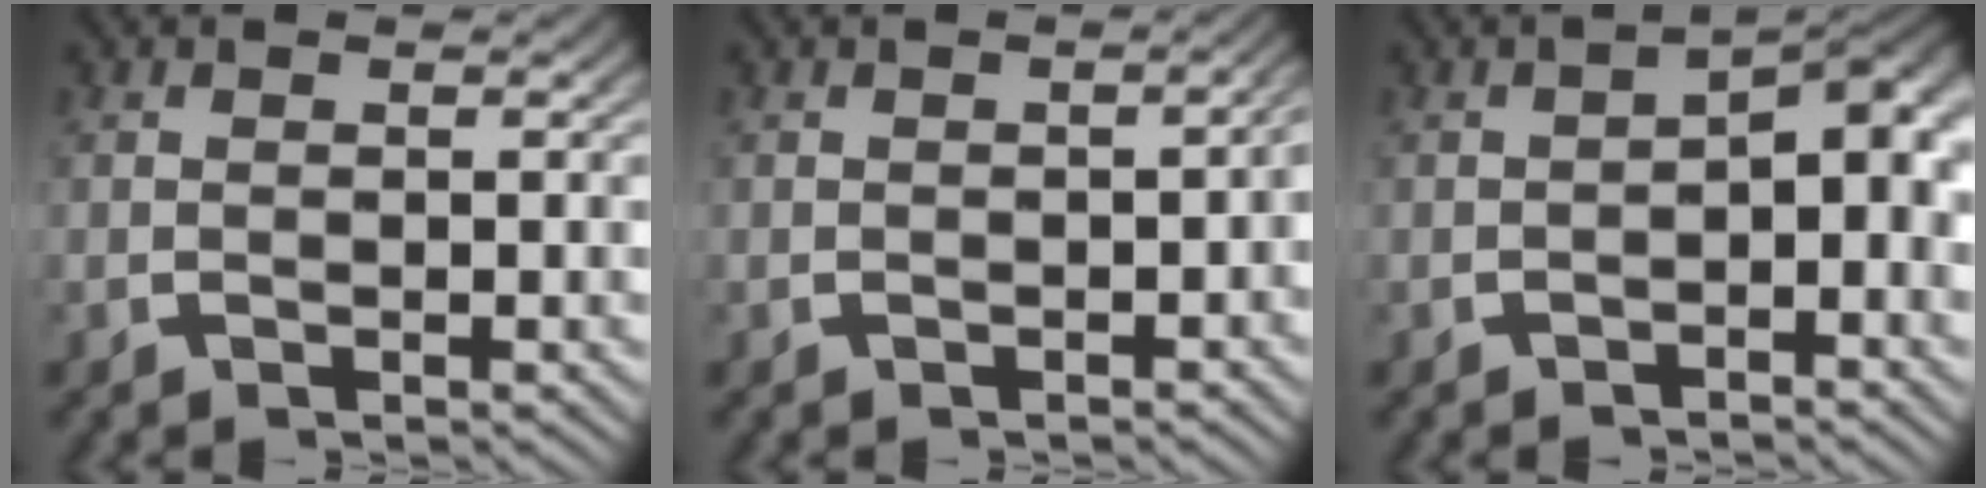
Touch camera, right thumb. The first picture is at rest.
{"total": 1.4, "force": [-0.7, 0.5, 1.1], "torque": [-0.015, -0.001, -0.009]}
{"total": 5.2, "force": [-0.4, 2.7, 4.5], "torque": [-0.056, -0.002, -0.007]}